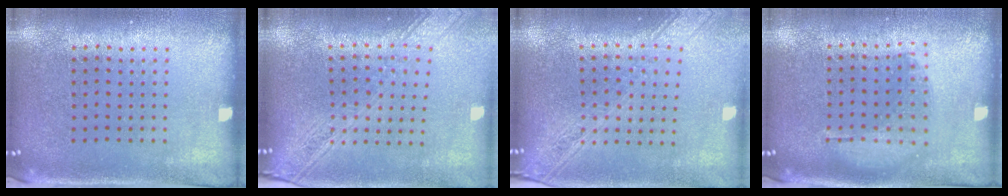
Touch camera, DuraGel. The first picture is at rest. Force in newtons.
{"total": 2.2, "press": 1.8, "slide": 1.3}
{"total": 2.2, "press": 1.9, "slide": 1.2}
{"total": 1.0, "press": 0.9, "slide": 0.4}